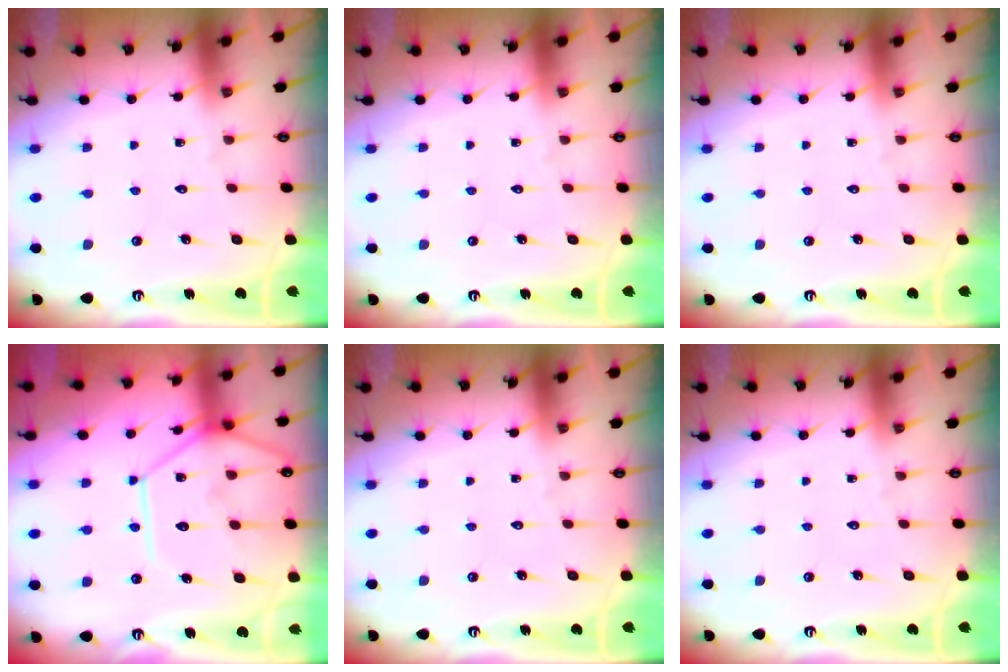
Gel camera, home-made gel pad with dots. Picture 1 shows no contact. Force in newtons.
{"total": 0.0}
{"total": 0.0}
{"total": 15.7, "press": 15.6, "slide": 1.9}
{"total": 0.0}
{"total": 0.0}